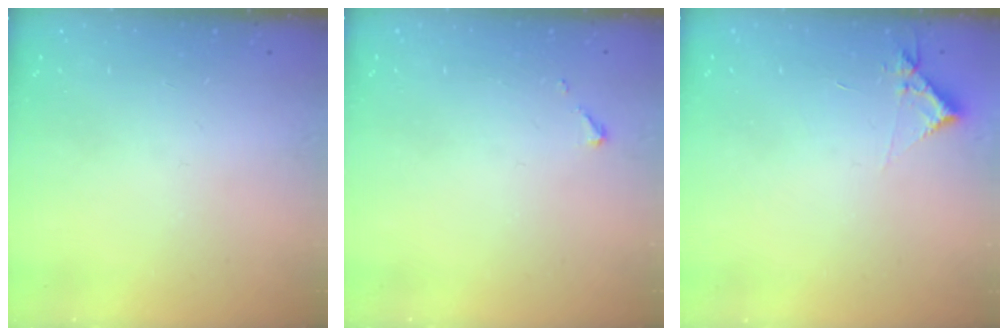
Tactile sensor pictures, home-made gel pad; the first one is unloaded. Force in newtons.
{"total": 2.6, "press": 2.6, "slide": 0.3}
{"total": 3.9, "press": 3.9, "slide": 0.5}